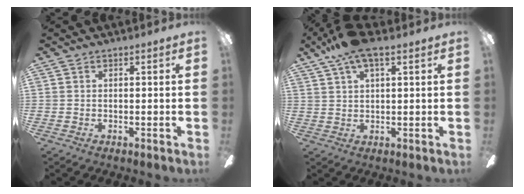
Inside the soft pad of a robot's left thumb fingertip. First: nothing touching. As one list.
[{"total": 8.4, "force": [5.4, 2.3, 6.1], "torque": [-0.126, -0.009, 0.099]}]